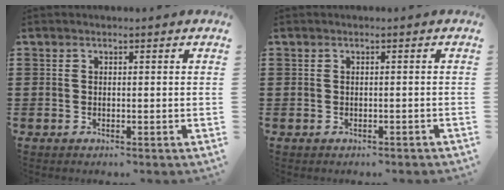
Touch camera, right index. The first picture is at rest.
{"total": 0.5, "force": [-0.5, 0.2, 0.2], "torque": [-0.005, -0.002, -0.009]}